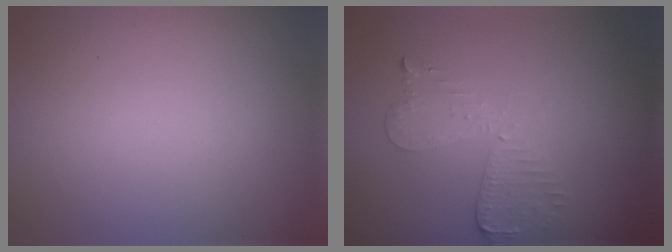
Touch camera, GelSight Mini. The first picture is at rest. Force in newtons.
{"total": 2.9, "press": 2.5, "slide": 1.5}